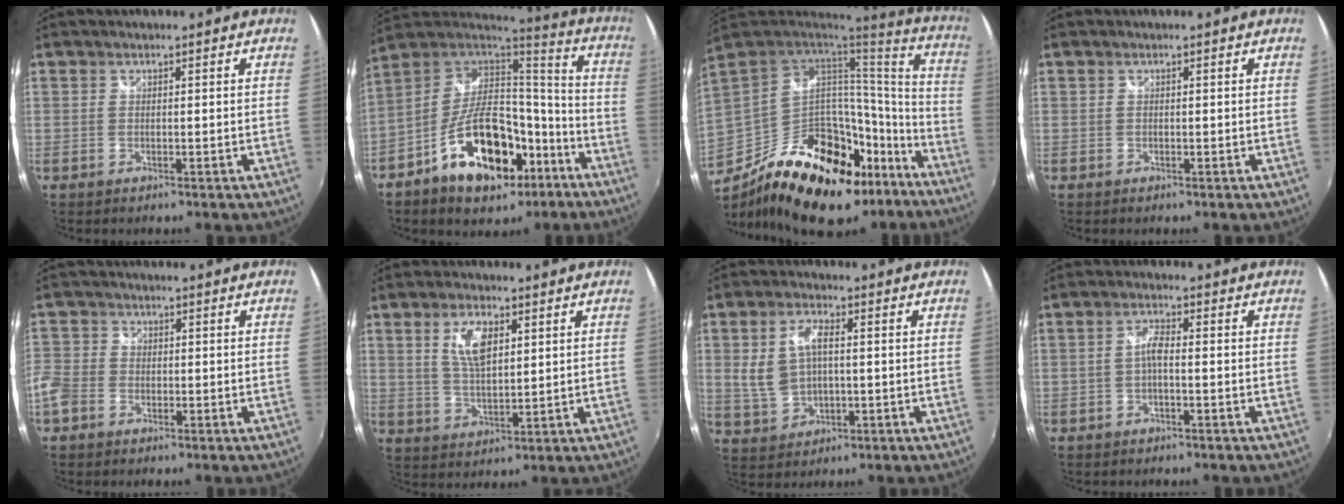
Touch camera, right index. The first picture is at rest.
{"total": 20.5, "force": [-9.1, 11.1, 14.6], "torque": [-0.266, 0.022, -0.137]}
{"total": 33.3, "force": [-18.7, 18.5, 20.4], "torque": [-0.387, 0.027, -0.260]}
{"total": 0.0}
{"total": 8.4, "force": [-3.2, 7.1, 3.1], "torque": [-0.095, 0.007, -0.073]}
{"total": 7.1, "force": [2.8, 3.2, 5.8], "torque": [-0.109, 0.005, 0.055]}
{"total": 7.7, "force": [0.6, 4.4, 6.3], "torque": [-0.135, 0.008, 0.021]}
{"total": 2.5, "force": [-0.8, 0.5, 2.3], "torque": [-0.049, 0.007, -0.015]}